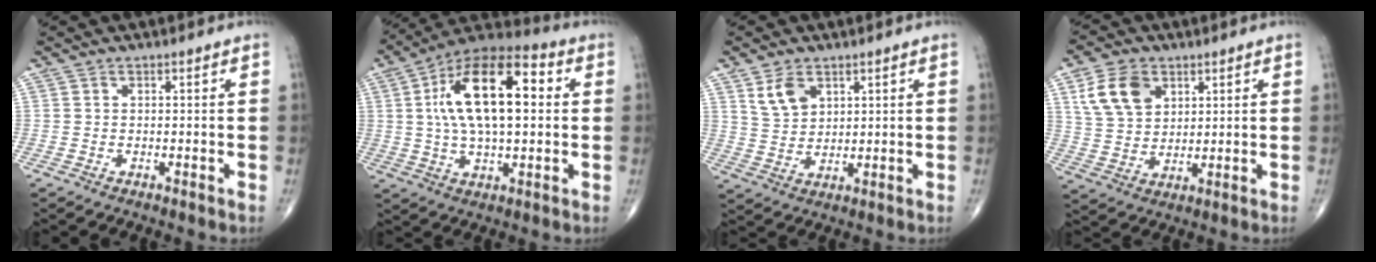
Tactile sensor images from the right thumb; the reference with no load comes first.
{"total": 20.2, "force": [3.4, 9.3, 17.6], "torque": [-0.294, 0.024, 0.047]}
{"total": 5.9, "force": [3.1, 3.8, 3.2], "torque": [-0.048, -0.016, 0.067]}
{"total": 10.0, "force": [4.3, 6.9, 5.8], "torque": [-0.091, -0.012, 0.087]}